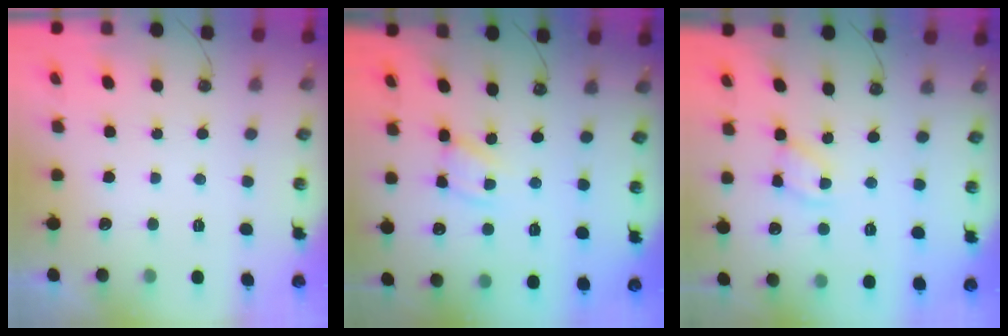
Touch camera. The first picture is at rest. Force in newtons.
{"total": 4.0, "press": 4.0, "slide": 0.2}
{"total": 6.8, "press": 6.8, "slide": 0.3}